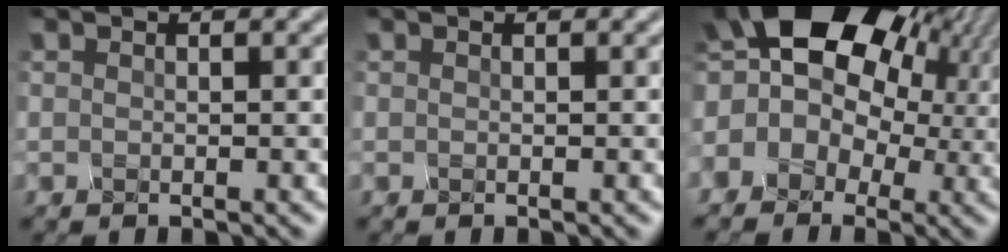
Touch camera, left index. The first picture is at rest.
{"total": 0.0}
{"total": 13.6, "force": [4.0, 9.8, 8.6], "torque": [-0.192, 0.043, 0.089]}